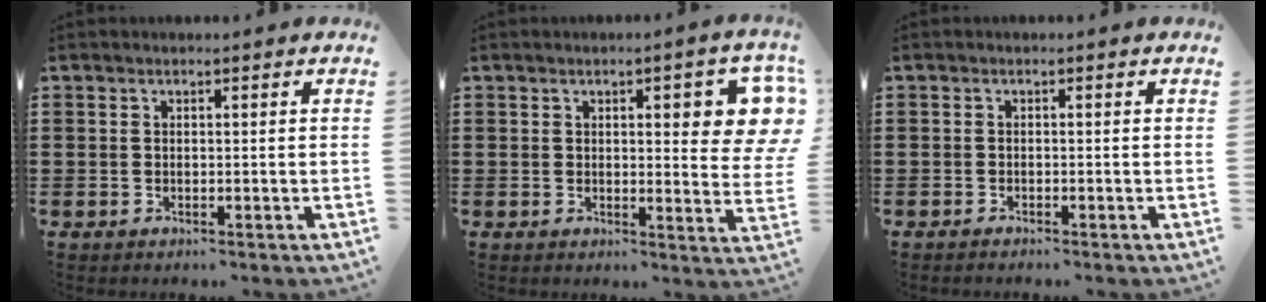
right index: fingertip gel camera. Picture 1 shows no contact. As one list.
[{"total": 6.8, "force": [2.1, 1.9, 6.1], "torque": [-0.086, -0.003, 0.028]}, {"total": 0.6, "force": [-0.6, 0.0, 0.1], "torque": [-0.004, -0.003, -0.012]}]